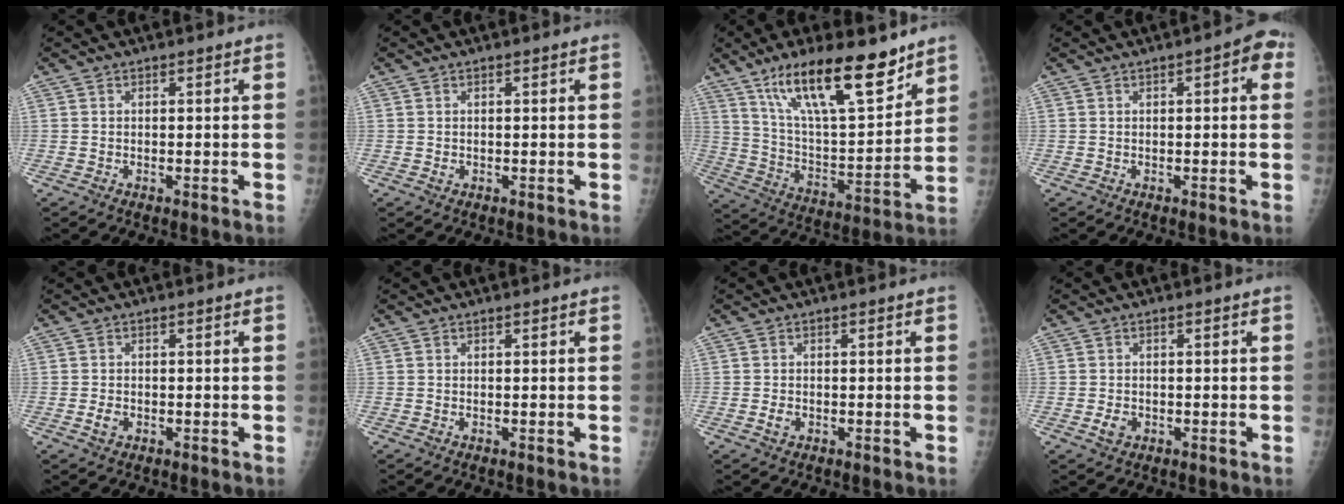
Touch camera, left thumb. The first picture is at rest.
{"total": 0.5, "force": [0.0, 0.5, 0.1], "torque": [0.006, 0.000, 0.001]}
{"total": 21.0, "force": [14.0, 6.2, 14.4], "torque": [-0.214, -0.066, 0.250]}
{"total": 4.4, "force": [1.2, 1.6, 3.9], "torque": [-0.040, 0.010, 0.008]}
{"total": 1.5, "force": [-0.6, 1.2, 0.8], "torque": [-0.013, 0.003, -0.011]}
{"total": 0.0}
{"total": 1.2, "force": [-0.5, 1.0, 0.6], "torque": [-0.009, 0.001, -0.008]}
{"total": 2.0, "force": [-0.7, 1.6, 0.9], "torque": [-0.012, 0.001, -0.010]}